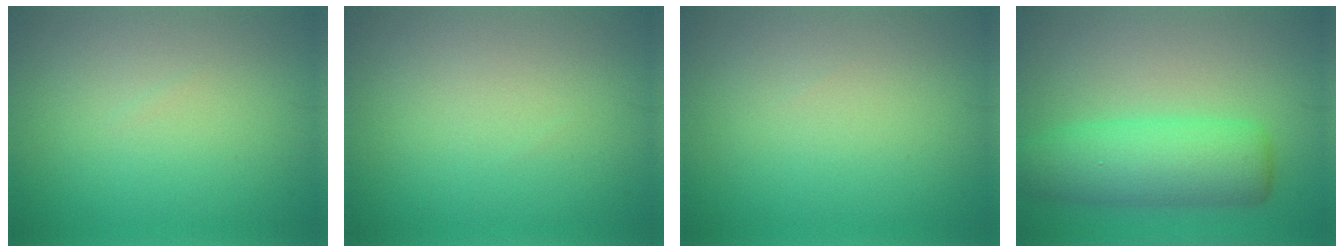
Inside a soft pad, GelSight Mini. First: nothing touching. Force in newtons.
{"total": 0.0}
{"total": 0.0}
{"total": 6.3, "press": 6.3, "slide": 0.2}